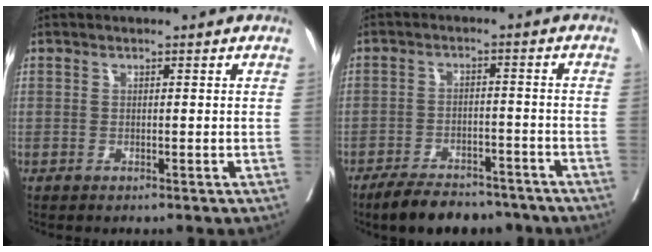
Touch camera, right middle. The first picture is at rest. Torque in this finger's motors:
{"motor_torque": [0.54, -0.60, 0.10, 0.03]}